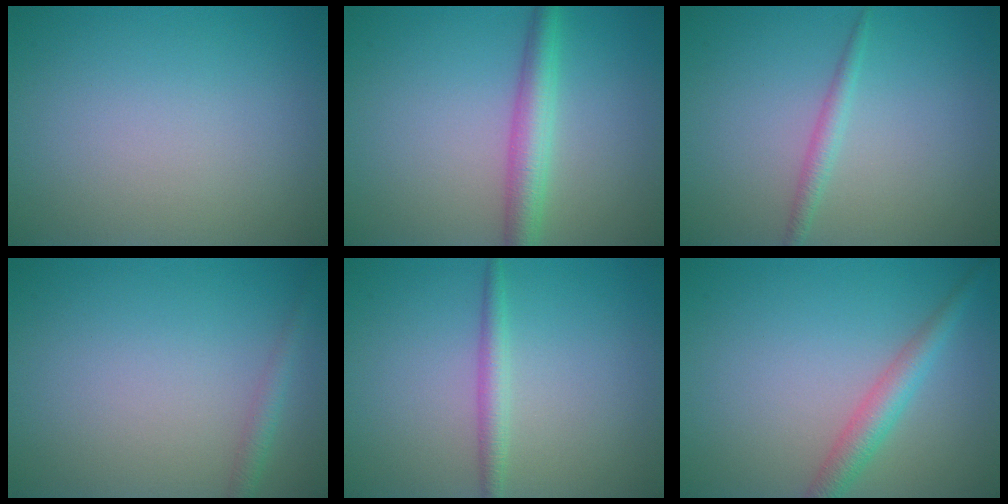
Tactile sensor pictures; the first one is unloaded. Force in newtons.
{"total": 3.6, "press": 3.6, "slide": 0.2}
{"total": 1.4, "press": 1.4, "slide": 0.1}
{"total": 1.4, "press": 1.4, "slide": 0.1}
{"total": 1.8, "press": 1.8, "slide": 0.0}
{"total": 2.9, "press": 2.9, "slide": 0.1}